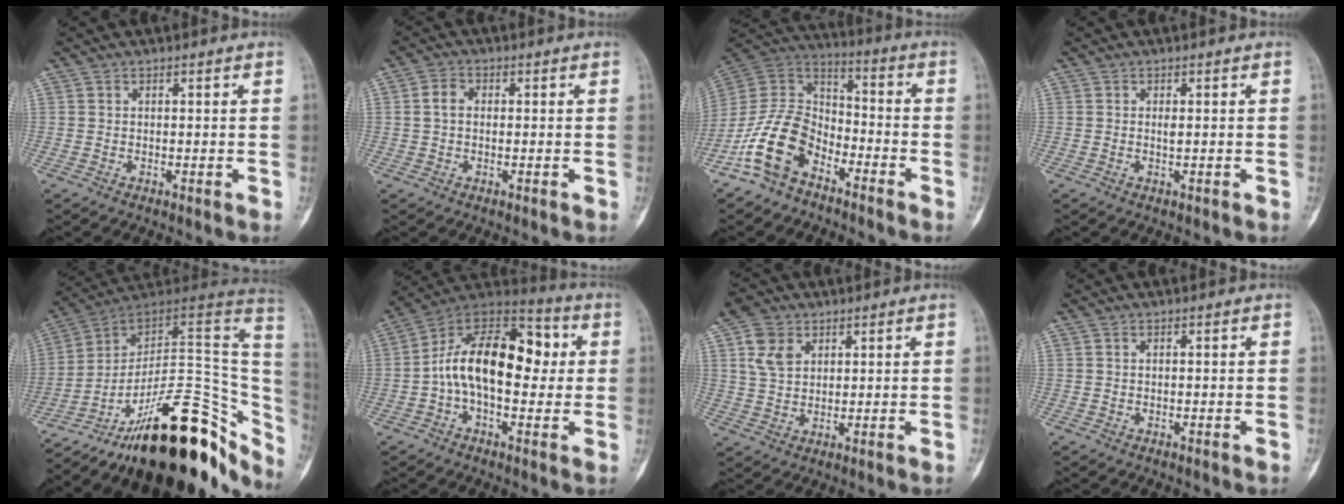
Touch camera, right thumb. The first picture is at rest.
{"total": 3.2, "force": [0.1, 2.3, 2.2], "torque": [-0.040, 0.007, -0.005]}
{"total": 14.4, "force": [-8.3, 8.7, 8.0], "torque": [-0.144, 0.073, -0.170]}
{"total": 0.8, "force": [0.0, 0.2, 0.8], "torque": [-0.014, -0.003, -0.002]}
{"total": 33.5, "force": [-15.3, 15.5, 25.5], "torque": [-0.235, 0.083, -0.218]}
{"total": 19.1, "force": [0.7, 11.0, 15.6], "torque": [-0.224, 0.042, 0.001]}
{"total": 6.7, "force": [2.9, 4.9, 3.5], "torque": [-0.052, -0.001, 0.057]}
{"total": 0.0}